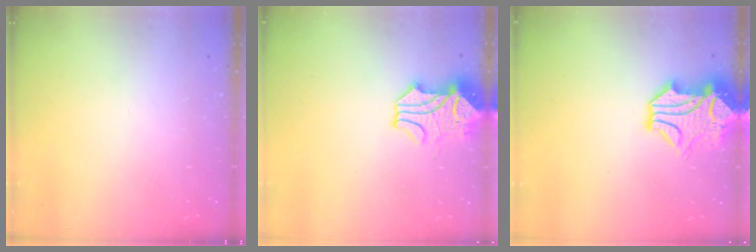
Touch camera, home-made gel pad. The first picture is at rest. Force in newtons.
{"total": 2.8, "press": 2.5, "slide": 1.1}
{"total": 3.1, "press": 2.9, "slide": 1.3}